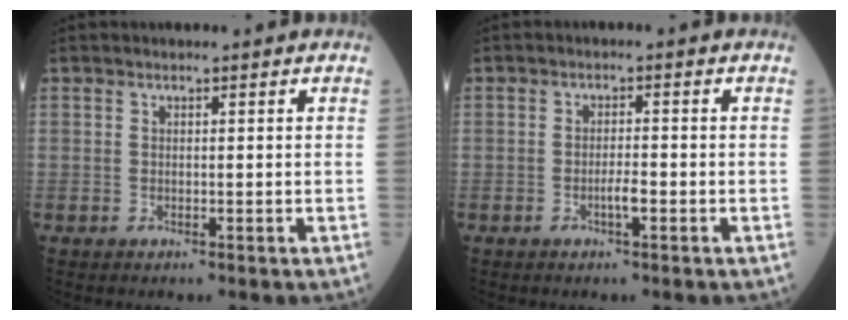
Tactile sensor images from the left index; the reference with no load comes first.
{"total": 1.9, "force": [-1.1, 0.1, 1.6], "torque": [-0.029, -0.003, -0.021]}